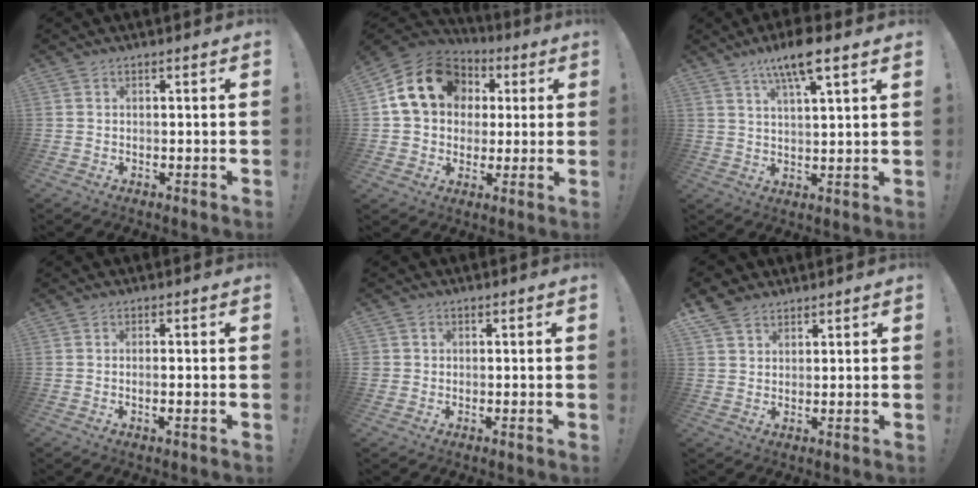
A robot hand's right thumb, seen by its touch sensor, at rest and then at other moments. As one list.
[{"total": 17.3, "force": [5.1, 14.0, 8.8], "torque": [-0.127, -0.003, 0.108]}, {"total": 9.2, "force": [6.2, 1.7, 6.7], "torque": [-0.110, -0.027, 0.103]}, {"total": 1.7, "force": [-0.1, -0.1, 1.7], "torque": [-0.024, -0.005, -0.004]}, {"total": 1.7, "force": [0.2, 1.6, 0.1], "torque": [-0.001, 0.001, 0.004]}, {"total": 5.3, "force": [4.0, 3.0, 1.7], "torque": [-0.031, -0.018, 0.078]}]